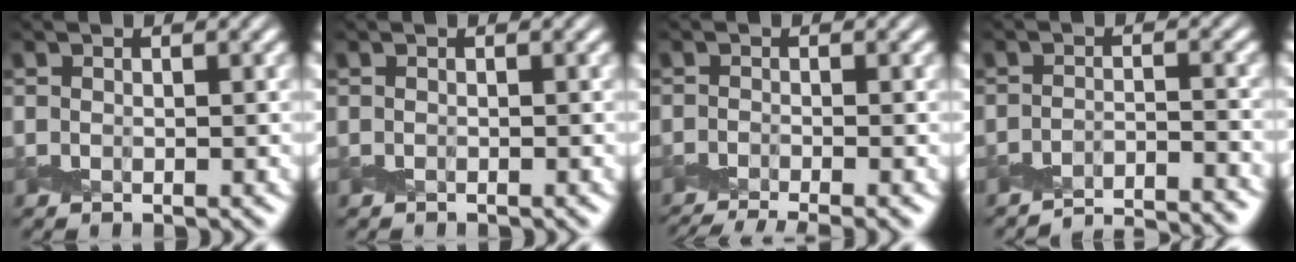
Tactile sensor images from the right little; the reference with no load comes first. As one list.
[{"total": 0.0}, {"total": 4.4, "force": [-3.2, 0.7, 2.9], "torque": [-0.057, -0.021, -0.055]}, {"total": 7.6, "force": [-7.6, 0.5, 0.8], "torque": [-0.005, -0.007, -0.113]}]